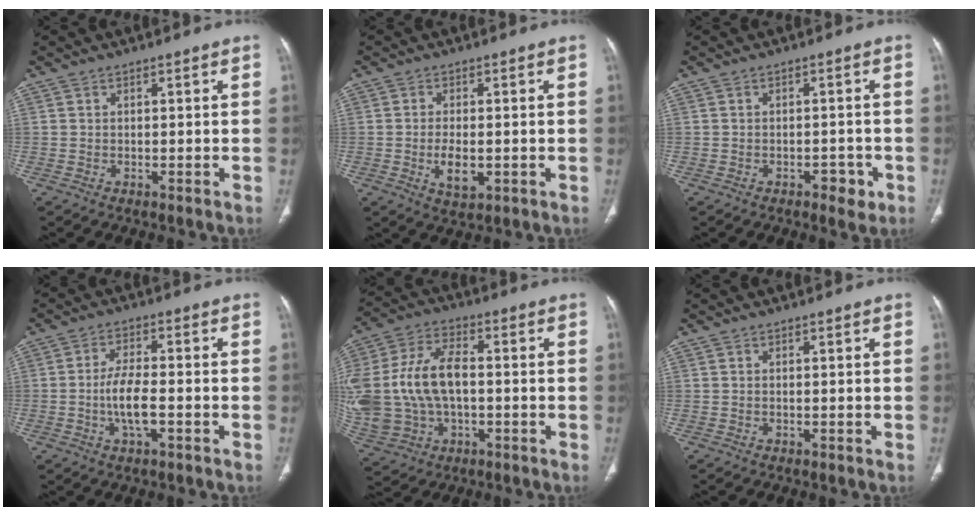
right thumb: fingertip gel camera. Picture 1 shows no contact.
{"total": 5.2, "force": [-1.1, 2.5, 4.4], "torque": [-0.077, -0.007, -0.016]}
{"total": 3.2, "force": [-1.8, 1.7, 2.1], "torque": [-0.013, 0.008, -0.021]}
{"total": 6.4, "force": [-1.8, 2.3, 5.7], "torque": [-0.111, 0.013, -0.034]}
{"total": 23.7, "force": [-0.7, 16.0, 17.5], "torque": [-0.421, 0.025, 0.005]}
{"total": 0.0}